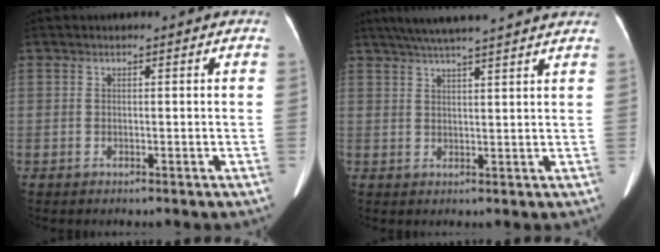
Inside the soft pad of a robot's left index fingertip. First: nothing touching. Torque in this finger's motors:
{"motor_torque": [0.02, -0.25, -0.02, 0.01]}